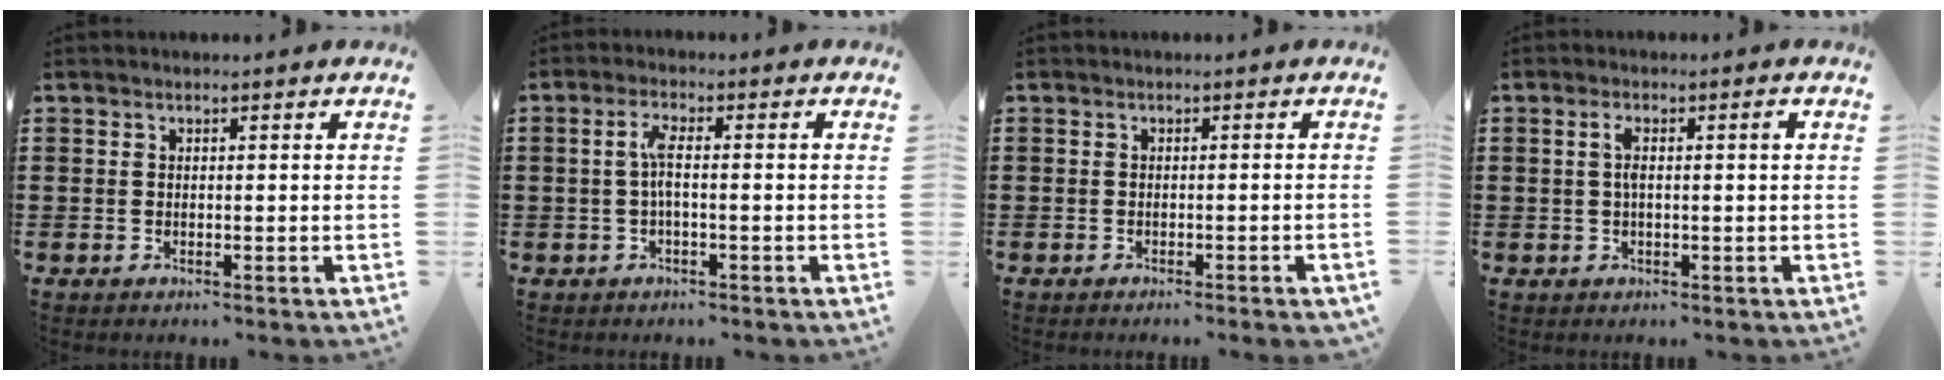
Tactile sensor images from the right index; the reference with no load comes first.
{"total": 3.4, "force": [-0.4, 0.5, 3.3], "torque": [-0.069, 0.000, -0.011]}
{"total": 0.9, "force": [-0.8, -0.1, 0.4], "torque": [-0.008, -0.001, -0.015]}
{"total": 2.8, "force": [0.2, 0.3, 2.7], "torque": [-0.051, 0.001, -0.001]}